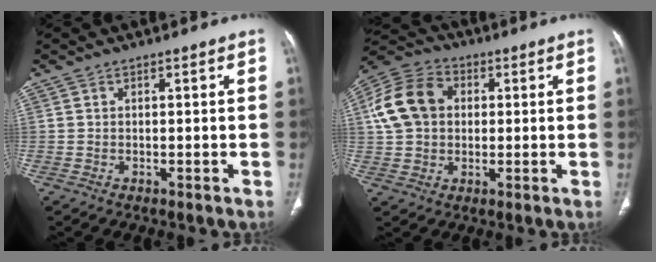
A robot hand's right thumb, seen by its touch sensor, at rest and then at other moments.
{"total": 12.9, "force": [2.0, 9.9, 8.0], "torque": [-0.144, 0.023, 0.029]}